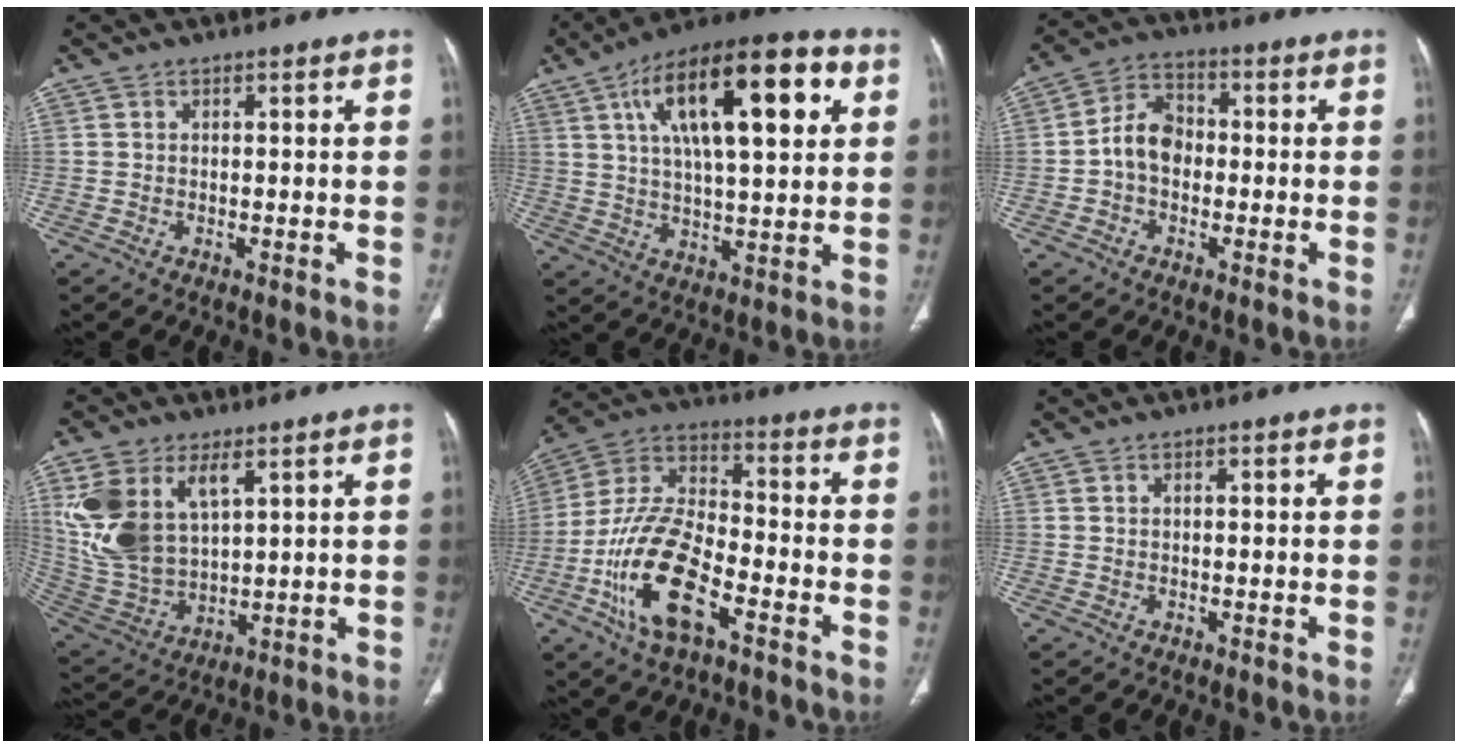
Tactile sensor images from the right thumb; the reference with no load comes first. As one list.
[{"total": 22.5, "force": [7.8, 8.4, 19.4], "torque": [-0.298, 0.007, 0.117]}, {"total": 7.3, "force": [-1.0, 5.4, 4.8], "torque": [-0.068, 0.026, -0.031]}, {"total": 16.5, "force": [6.5, 9.2, 12.1], "torque": [-0.246, -0.016, 0.146]}, {"total": 17.8, "force": [-7.5, 8.1, 13.9], "torque": [-0.274, 0.043, -0.140]}, {"total": 0.7, "force": [0.1, 0.2, 0.7], "torque": [-0.012, 0.006, 0.002]}]